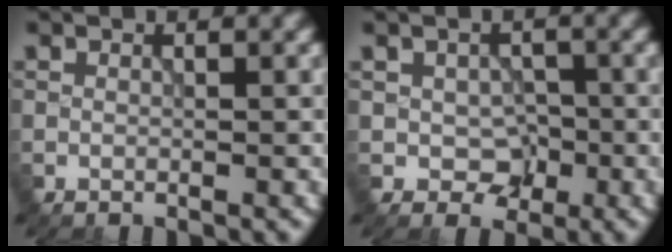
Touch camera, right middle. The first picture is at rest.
{"total": 2.7, "force": [-0.5, 2.1, 1.6], "torque": [-0.026, -0.005, -0.008]}